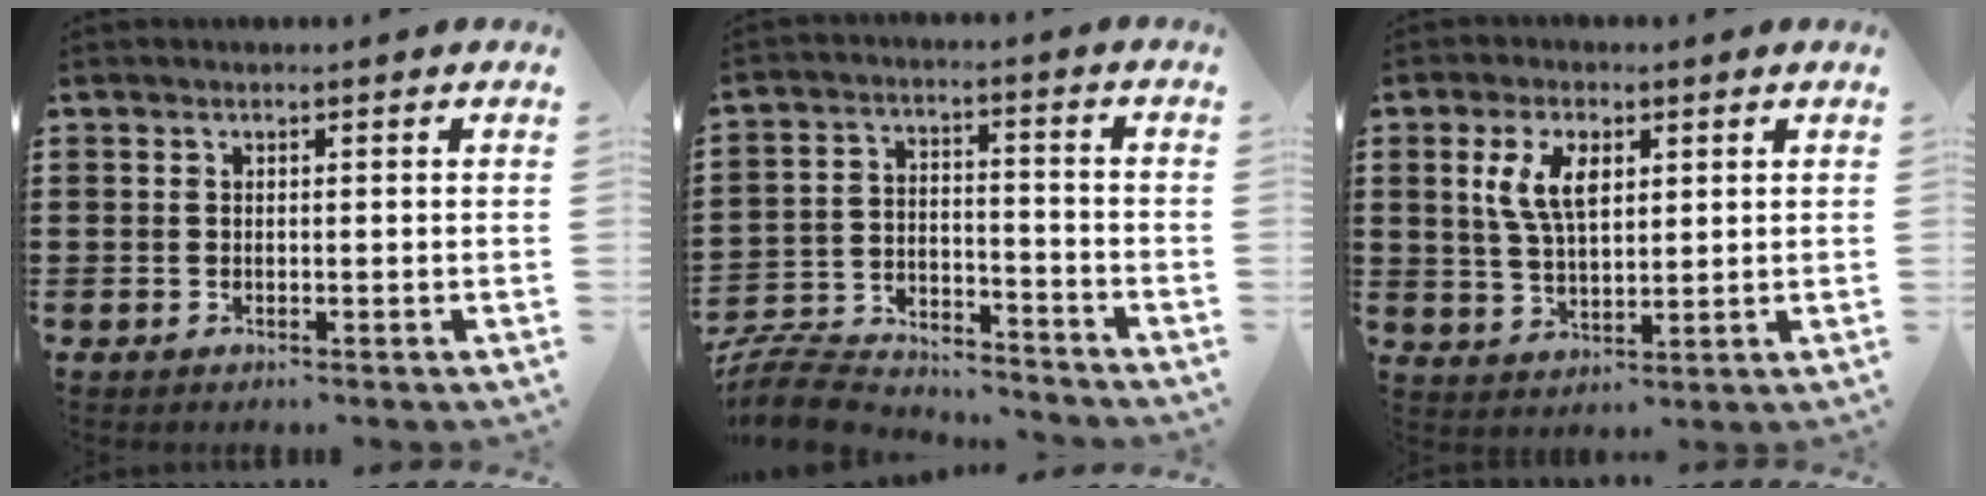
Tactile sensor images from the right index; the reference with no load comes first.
{"total": 8.1, "force": [-7.9, 1.2, 1.3], "torque": [-0.040, 0.010, -0.160]}
{"total": 6.6, "force": [2.4, 3.3, 5.2], "torque": [-0.113, 0.013, 0.043]}